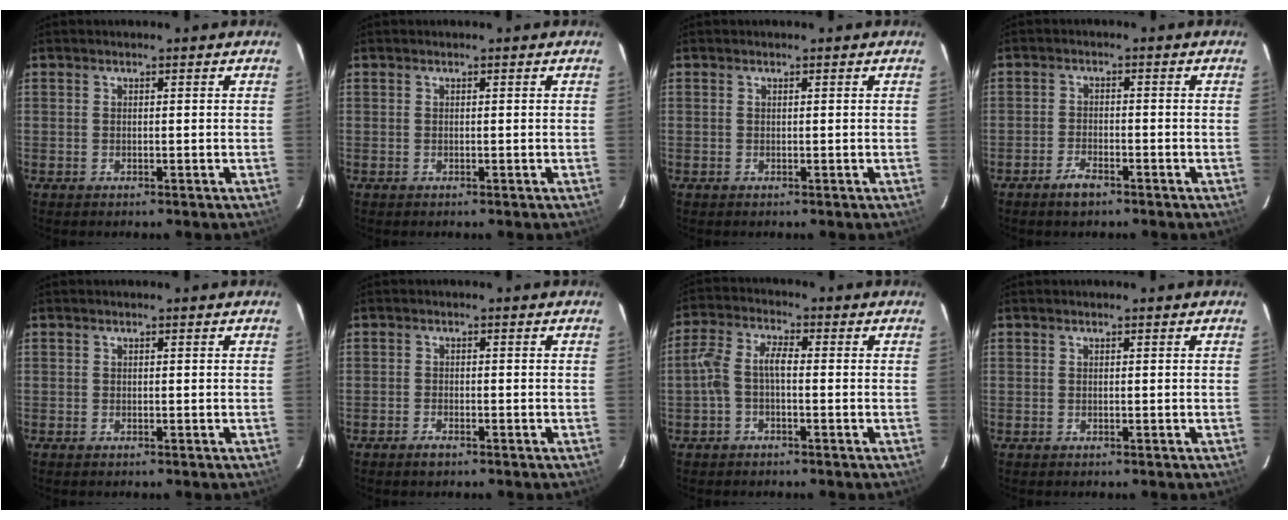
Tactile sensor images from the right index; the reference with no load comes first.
{"total": 0.0}
{"total": 0.0}
{"total": 3.5, "force": [-2.7, 1.4, 1.9], "torque": [-0.050, -0.001, -0.051]}
{"total": 0.0}
{"total": 1.9, "force": [-1.5, 0.7, 0.9], "torque": [-0.023, 0.000, -0.029]}
{"total": 5.0, "force": [-1.3, 2.0, 4.3], "torque": [-0.102, 0.018, -0.027]}
{"total": 0.0}